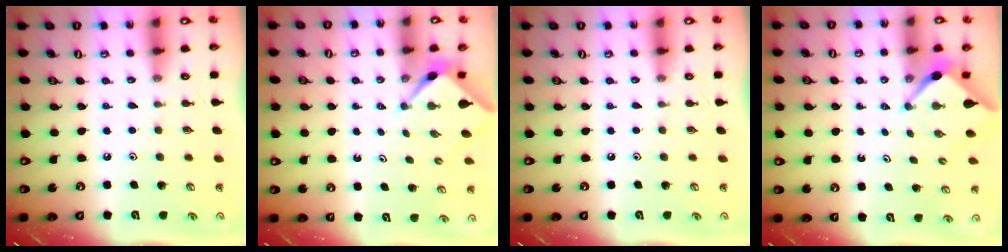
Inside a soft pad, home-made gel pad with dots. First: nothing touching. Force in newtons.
{"total": 2.2, "press": 2.2, "slide": 0.2}
{"total": 0.0}
{"total": 2.4, "press": 2.4, "slide": 0.2}